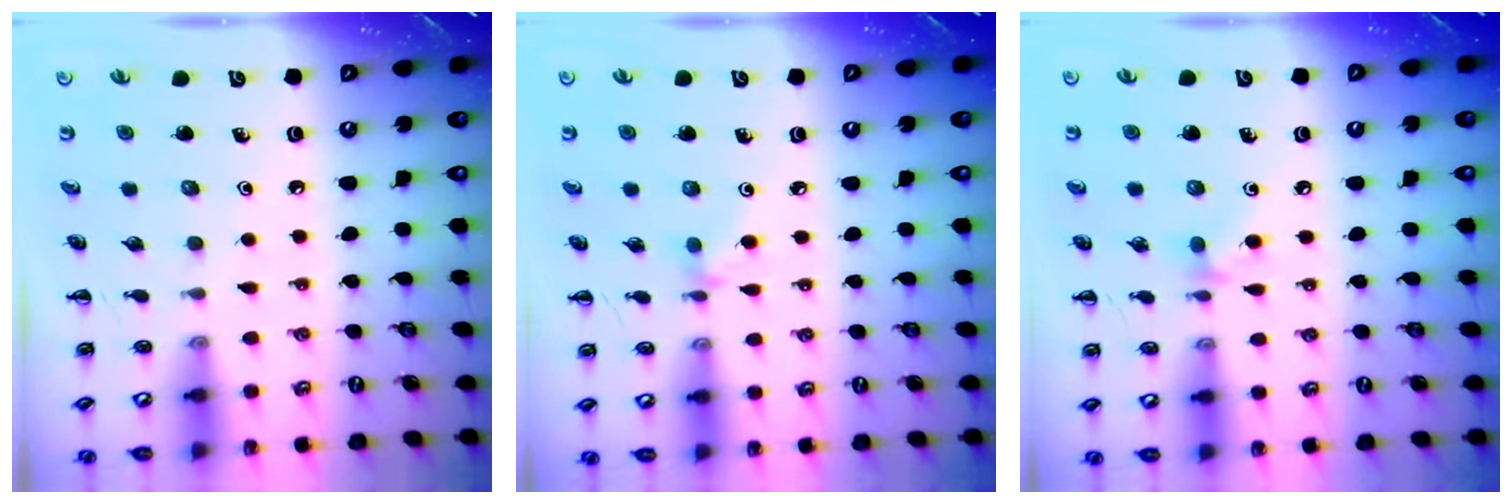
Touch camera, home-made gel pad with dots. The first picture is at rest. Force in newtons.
{"total": 3.5, "press": 3.3, "slide": 1.2}
{"total": 6.1, "press": 5.8, "slide": 2.0}